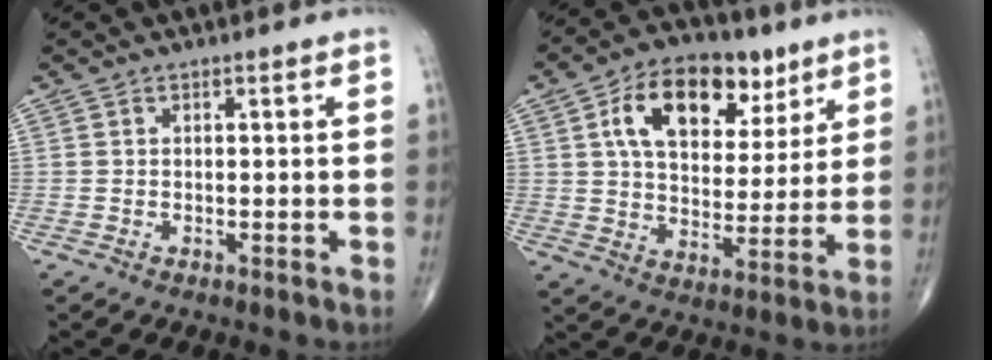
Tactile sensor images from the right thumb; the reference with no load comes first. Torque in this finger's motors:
{"motor_torque": [0.38, 3.19, 0.95, 0.34, 0.05]}